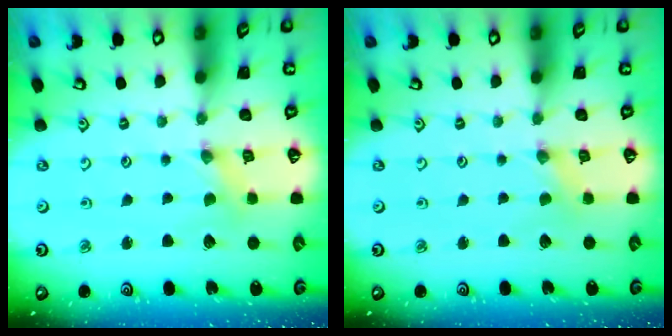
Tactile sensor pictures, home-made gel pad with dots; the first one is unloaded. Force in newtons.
{"total": 0.0}